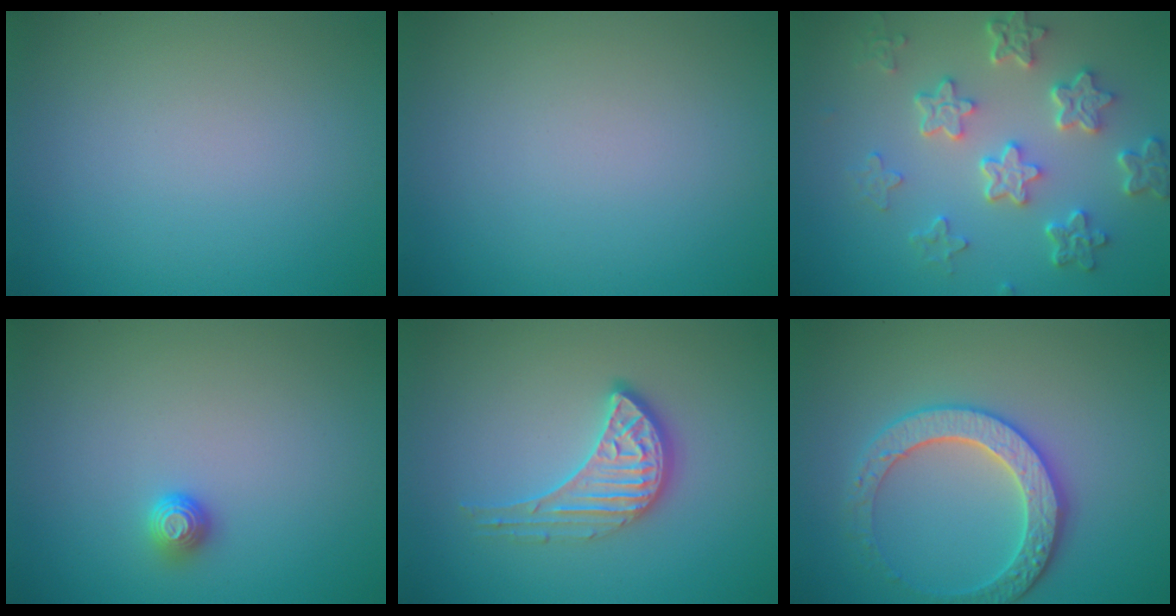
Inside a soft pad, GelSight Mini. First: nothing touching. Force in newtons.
{"total": 0.0}
{"total": 5.7, "press": 4.3, "slide": 3.7}
{"total": 1.2, "press": 1.1, "slide": 0.4}
{"total": 3.2, "press": 2.9, "slide": 1.2}
{"total": 4.0, "press": 3.8, "slide": 1.1}